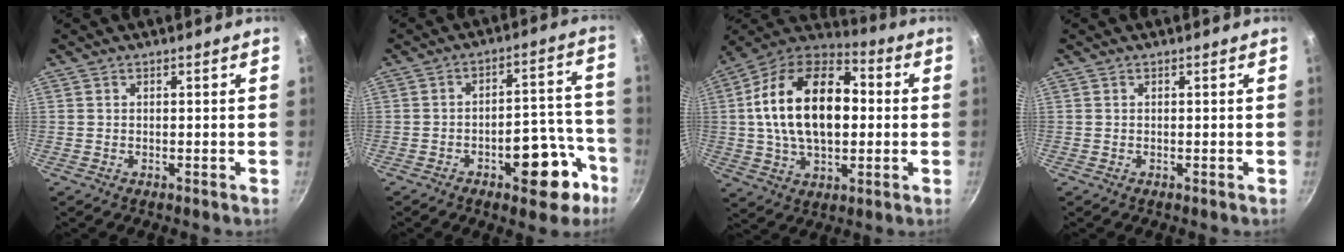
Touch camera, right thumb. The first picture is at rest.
{"total": 12.9, "force": [-6.4, 6.2, 9.4], "torque": [-0.074, 0.063, -0.080]}
{"total": 22.7, "force": [1.5, 14.0, 17.8], "torque": [-0.284, 0.032, 0.012]}
{"total": 0.0}